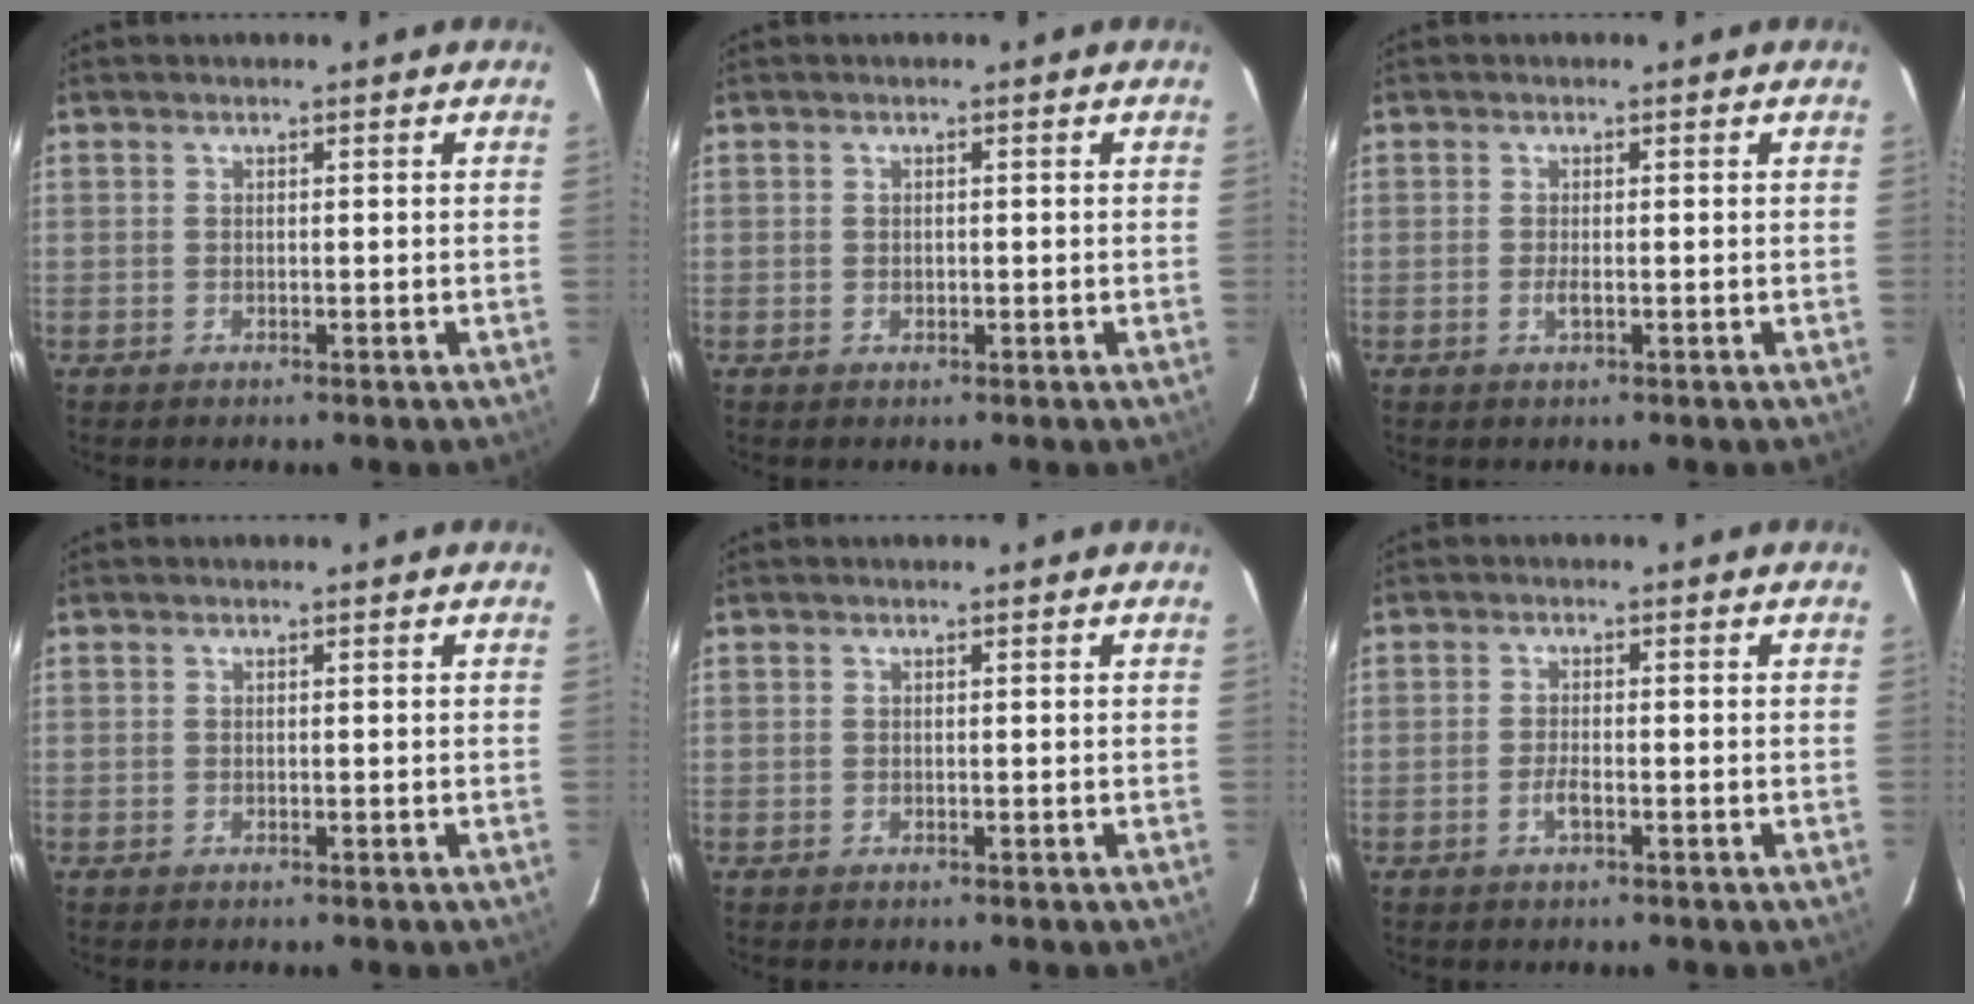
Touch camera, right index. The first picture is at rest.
{"total": 0.8, "force": [0.0, 0.7, 0.4], "torque": [-0.005, 0.002, 0.001]}
{"total": 1.5, "force": [-0.4, 0.3, 1.5], "torque": [-0.029, -0.002, -0.006]}
{"total": 0.0}
{"total": 0.0}
{"total": 2.2, "force": [-1.1, 0.7, 1.9], "torque": [-0.042, 0.000, -0.021]}